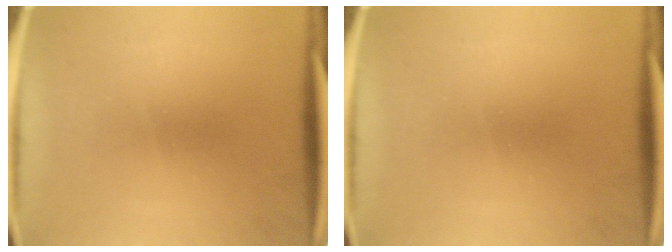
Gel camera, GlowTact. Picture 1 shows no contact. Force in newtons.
{"total": 0.0}